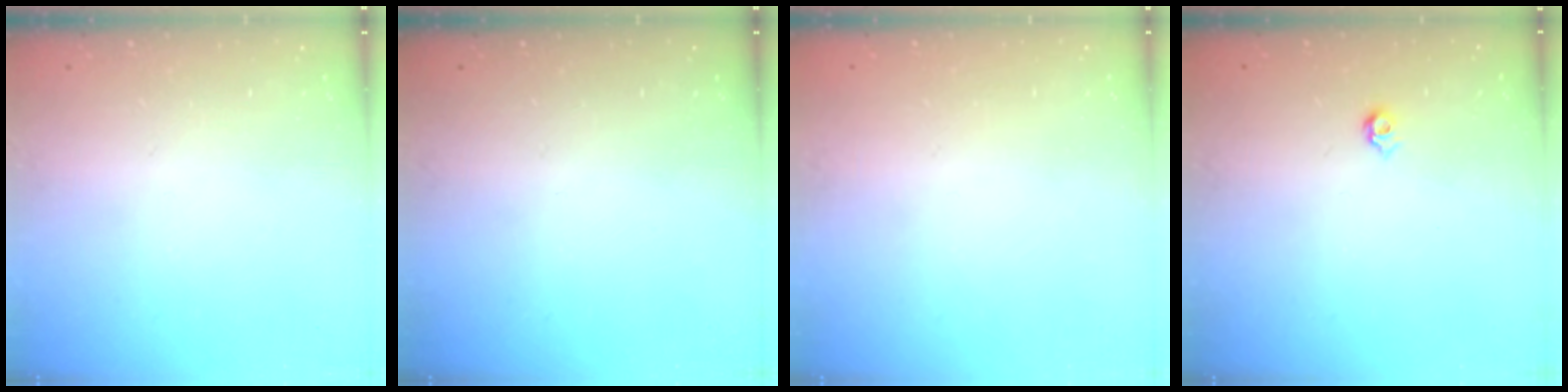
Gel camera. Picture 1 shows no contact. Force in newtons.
{"total": 0.0}
{"total": 0.7, "press": 0.7, "slide": 0.1}
{"total": 4.2, "press": 4.1, "slide": 0.8}